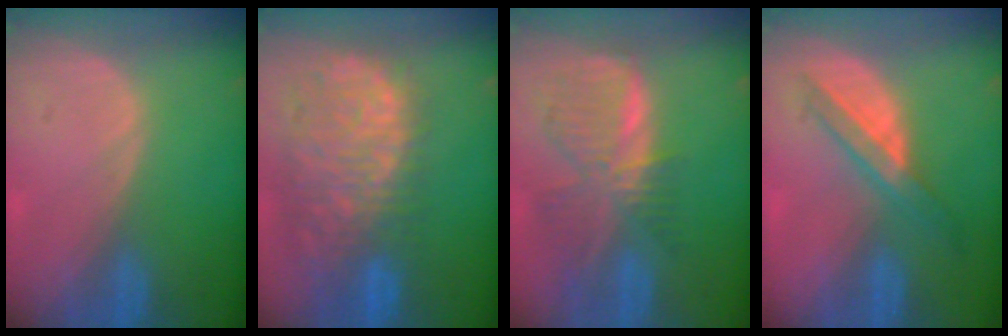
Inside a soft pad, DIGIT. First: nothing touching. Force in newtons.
{"total": 13.3, "press": 11.0, "slide": 7.4}
{"total": 8.7, "press": 7.5, "slide": 4.3}
{"total": 6.1, "press": 5.6, "slide": 2.5}